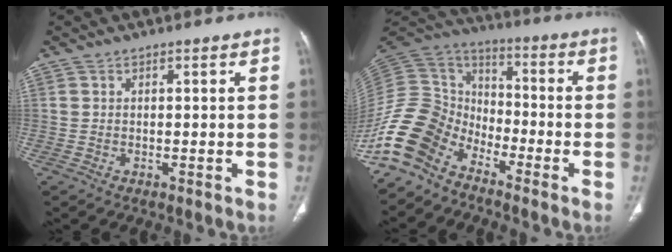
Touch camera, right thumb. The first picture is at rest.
{"total": 15.3, "force": [-10.6, 9.2, 6.3], "torque": [-0.122, 0.082, -0.218]}